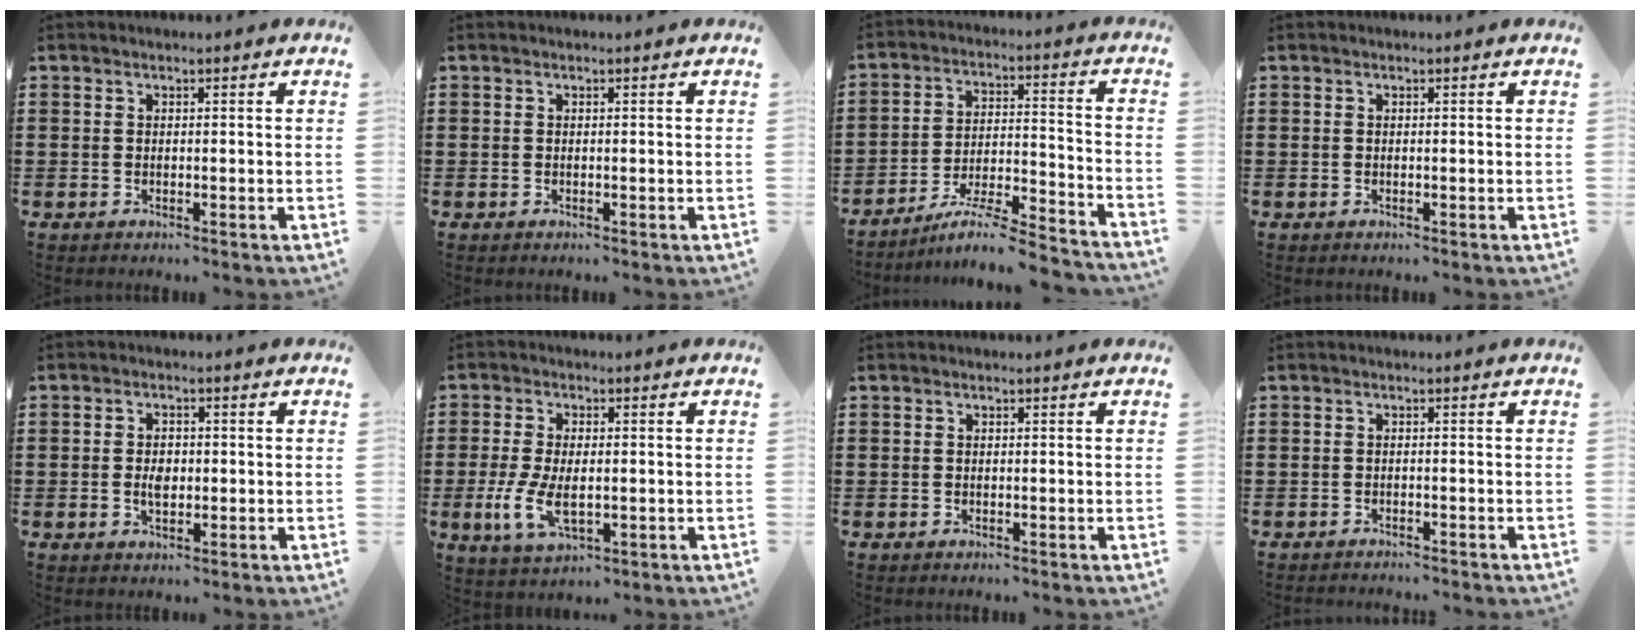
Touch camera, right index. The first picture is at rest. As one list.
[{"total": 0.0}, {"total": 7.4, "force": [-6.6, 0.1, 3.3], "torque": [-0.061, -0.007, -0.131]}, {"total": 0.0}, {"total": 2.8, "force": [-0.2, 1.7, 2.2], "torque": [-0.044, 0.005, -0.003]}, {"total": 6.5, "force": [-0.8, 3.3, 5.5], "torque": [-0.132, -0.005, -0.021]}, {"total": 0.0}, {"total": 1.0, "force": [-0.9, -0.1, -0.1], "torque": [0.000, 0.001, -0.020]}]